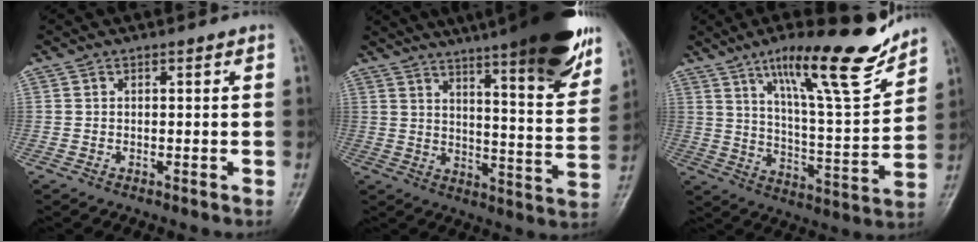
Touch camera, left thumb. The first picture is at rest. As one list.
[{"total": 25.5, "force": [18.0, 4.5, 17.5], "torque": [-0.225, -0.059, 0.241]}, {"total": 18.7, "force": [13.0, 3.5, 13.0], "torque": [-0.174, -0.076, 0.210]}]